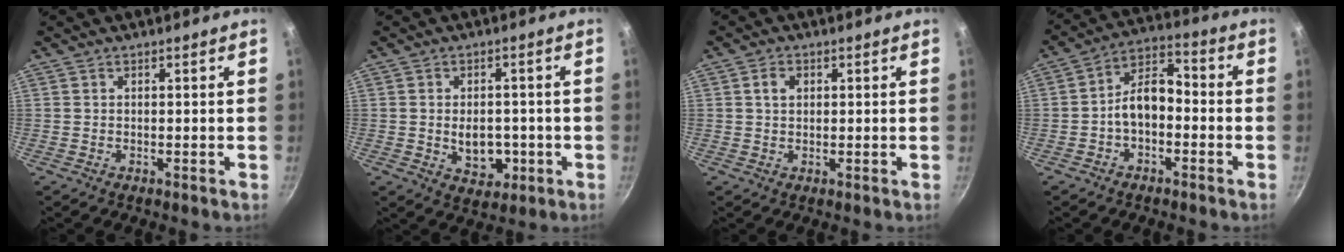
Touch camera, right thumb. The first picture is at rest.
{"total": 7.2, "force": [-1.2, 5.2, 4.9], "torque": [-0.045, 0.003, -0.007]}
{"total": 2.8, "force": [0.9, 2.1, 1.7], "torque": [-0.022, 0.002, 0.014]}
{"total": 8.6, "force": [-2.1, 5.3, 6.4], "torque": [-0.090, 0.050, -0.046]}